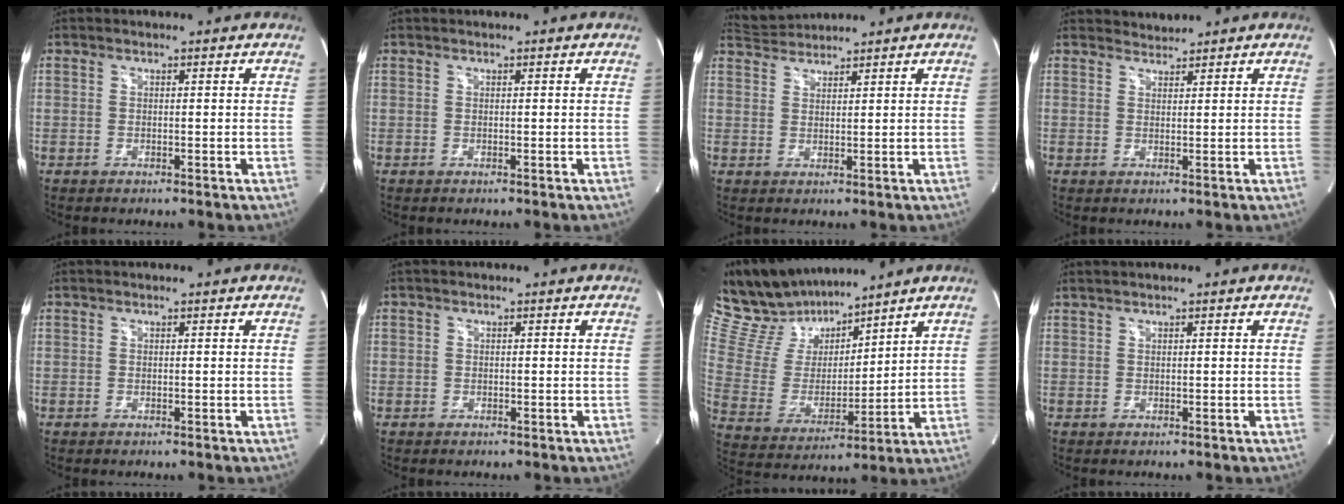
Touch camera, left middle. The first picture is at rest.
{"total": 0.0}
{"total": 3.3, "force": [3.3, 0.4, -0.6], "torque": [-0.001, 0.014, 0.065]}
{"total": 1.8, "force": [1.7, 0.0, -0.7], "torque": [0.000, 0.005, 0.033]}
{"total": 0.0}
{"total": 0.7, "force": [-0.2, 0.6, 0.0], "torque": [0.002, 0.003, -0.007]}
{"total": 14.9, "force": [13.3, 4.5, 4.8], "torque": [-0.112, 0.015, 0.263]}
{"total": 1.3, "force": [1.1, -0.1, 0.6], "torque": [-0.015, 0.012, 0.027]}